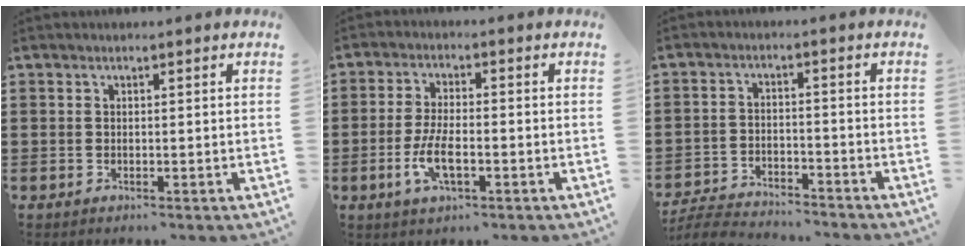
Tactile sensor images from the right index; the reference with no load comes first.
{"total": 5.8, "force": [-1.9, 2.0, 5.1], "torque": [-0.112, -0.005, -0.040]}
{"total": 5.6, "force": [-5.5, 0.6, 0.9], "torque": [-0.030, 0.001, -0.113]}